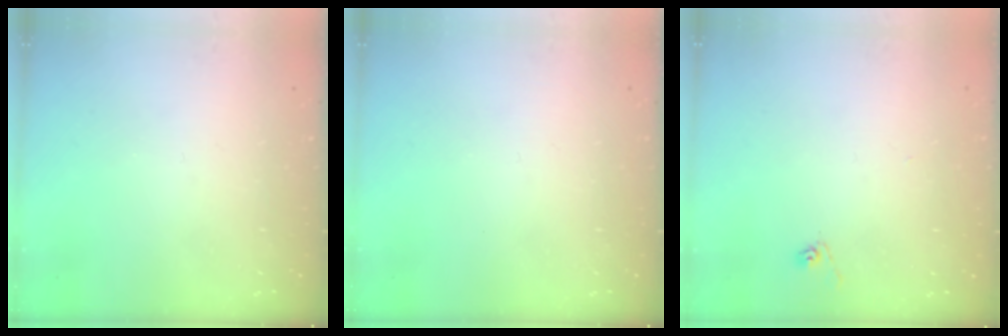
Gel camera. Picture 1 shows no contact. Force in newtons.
{"total": 0.0}
{"total": 3.9, "press": 3.9, "slide": 0.2}